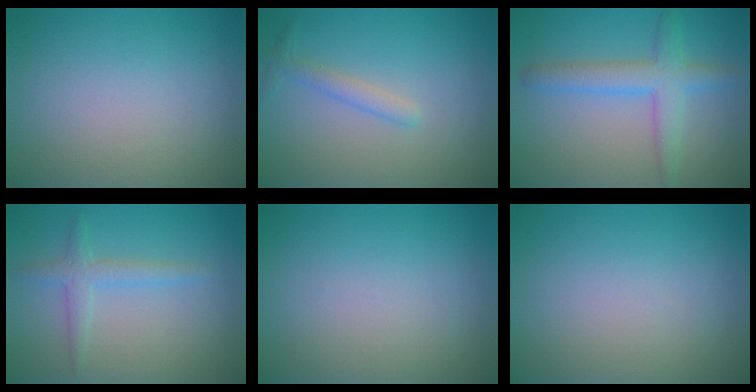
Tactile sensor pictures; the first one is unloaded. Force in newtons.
{"total": 1.5, "press": 1.5, "slide": 0.1}
{"total": 4.0, "press": 4.0, "slide": 0.1}
{"total": 2.1, "press": 2.1, "slide": 0.1}
{"total": 0.0}
{"total": 0.0}